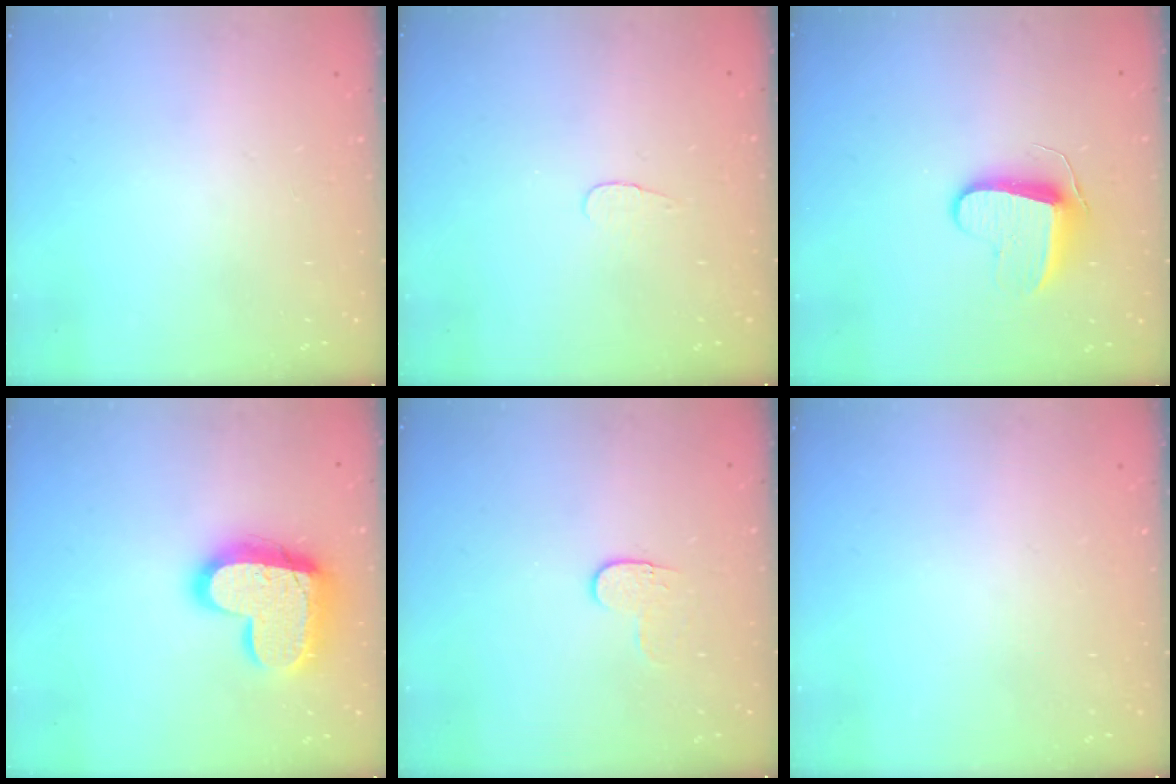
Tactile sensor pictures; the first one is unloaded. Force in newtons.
{"total": 3.4, "press": 3.4, "slide": 0.4}
{"total": 9.0, "press": 9.0, "slide": 0.6}
{"total": 18.4, "press": 18.3, "slide": 1.7}
{"total": 4.2, "press": 4.2, "slide": 0.5}
{"total": 0.0}